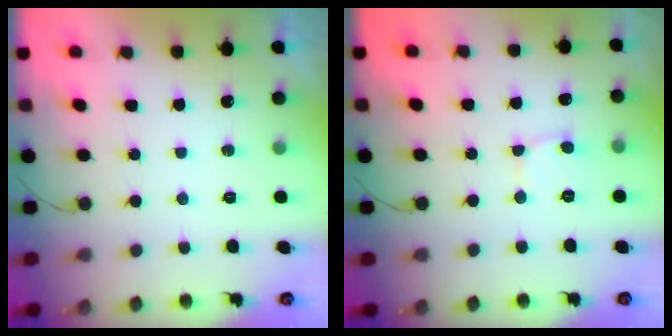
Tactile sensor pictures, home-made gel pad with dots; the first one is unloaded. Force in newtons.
{"total": 2.6, "press": 2.6, "slide": 0.1}